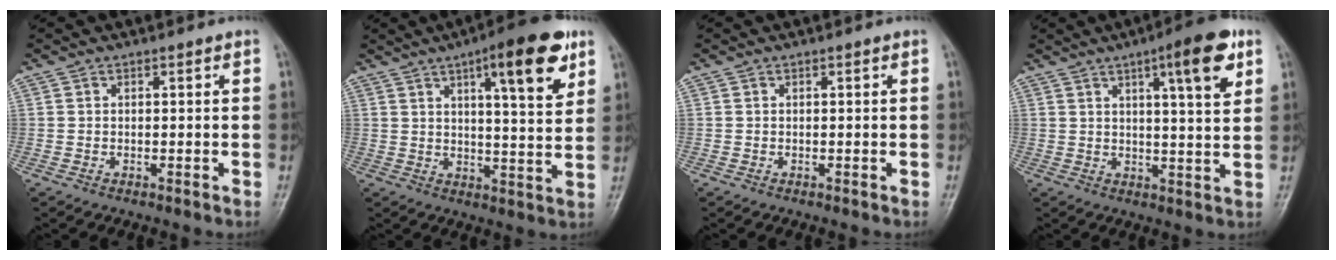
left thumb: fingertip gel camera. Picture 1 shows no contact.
{"total": 14.1, "force": [7.2, 3.5, 11.6], "torque": [-0.146, -0.029, 0.099]}
{"total": 0.0}
{"total": 10.8, "force": [5.2, 2.2, 9.2], "torque": [-0.121, -0.021, 0.070]}